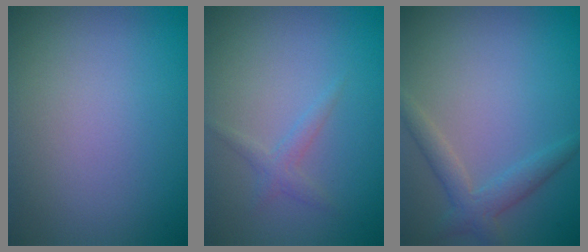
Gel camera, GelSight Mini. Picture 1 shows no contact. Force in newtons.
{"total": 1.3, "press": 1.3, "slide": 0.1}
{"total": 2.6, "press": 2.6, "slide": 0.2}